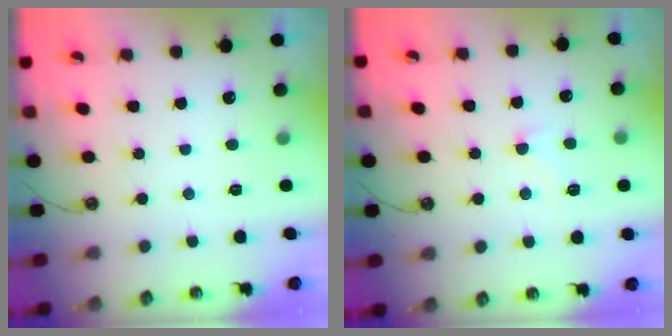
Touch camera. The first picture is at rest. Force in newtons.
{"total": 2.4, "press": 2.3, "slide": 0.7}